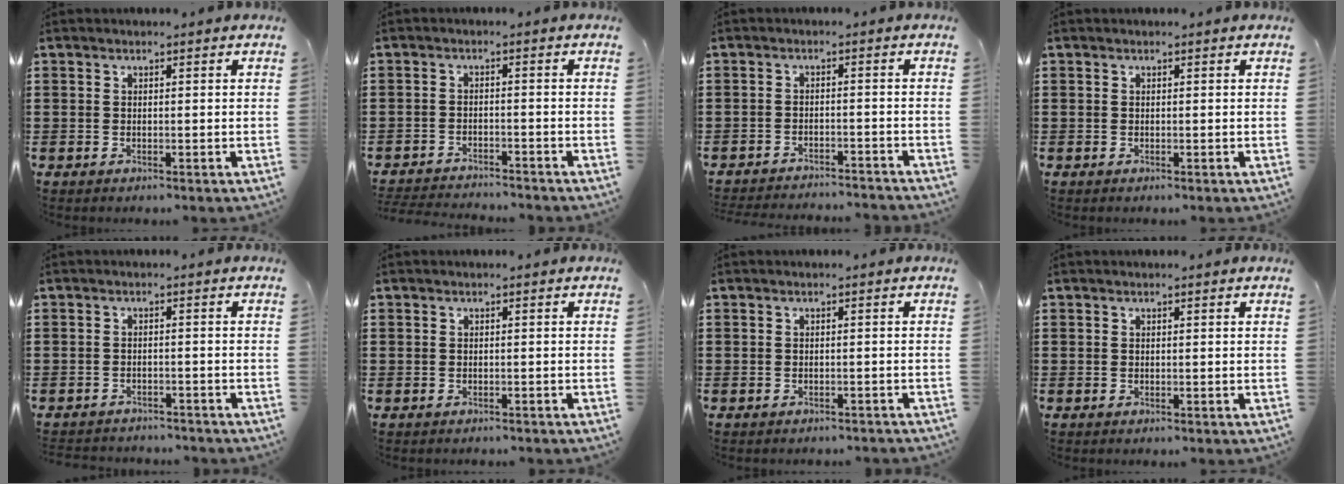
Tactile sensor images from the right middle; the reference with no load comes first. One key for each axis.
{"total": 2.8, "fx": -2.8, "fy": 0.1, "fz": 0.0, "tx": -0.006, "ty": 0.000, "tz": -0.061}
{"total": 2.7, "fx": -2.7, "fy": -0.1, "fz": 0.1, "tx": -0.005, "ty": 0.002, "tz": -0.057}
{"total": 0.0}
{"total": 2.0, "fx": -2.0, "fy": 0.3, "fz": -0.1, "tx": -0.006, "ty": 0.000, "tz": -0.045}
{"total": 0.6, "fx": -0.5, "fy": 0.4, "fz": -0.1, "tx": 0.001, "ty": 0.004, "tz": -0.012}
{"total": 0.7, "fx": -0.7, "fy": 0.1, "fz": 0.1, "tx": -0.005, "ty": 0.000, "tz": -0.015}
{"total": 0.0}